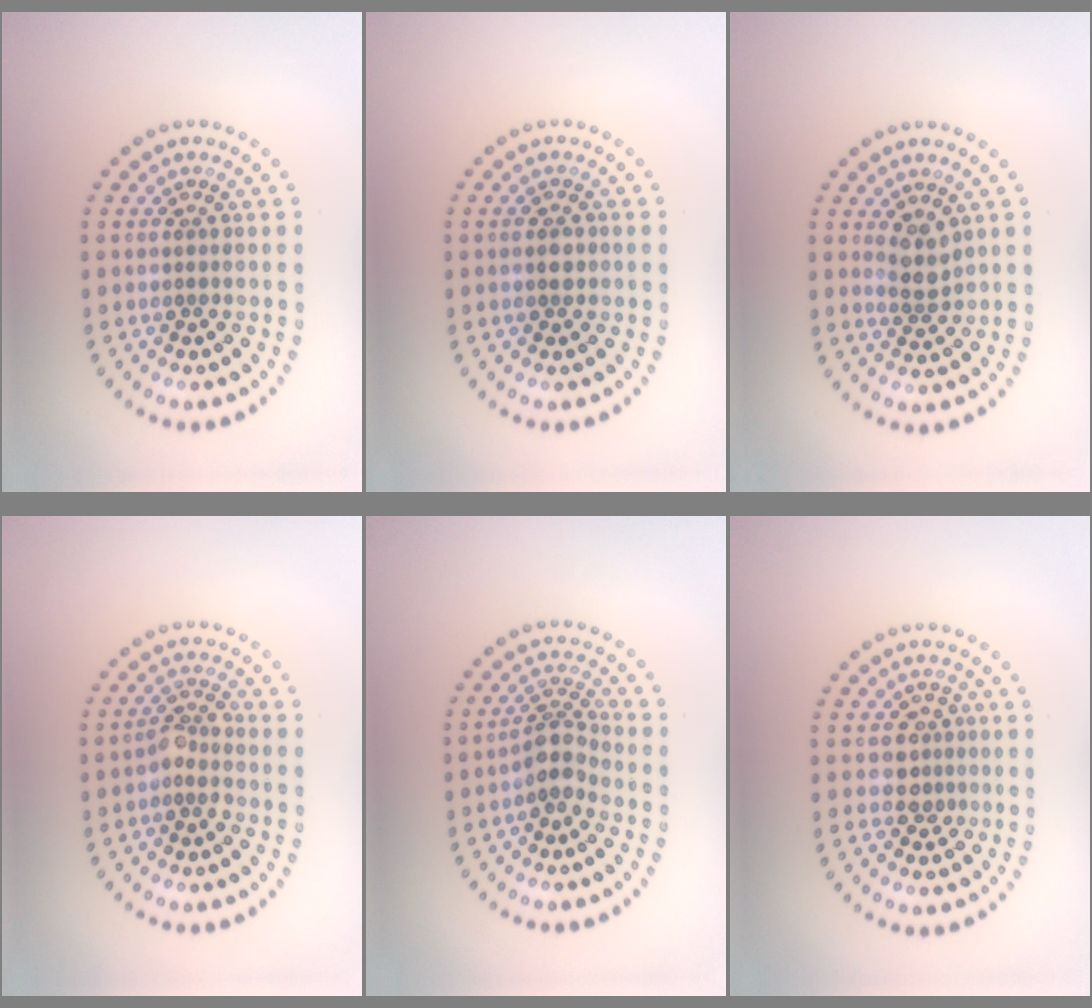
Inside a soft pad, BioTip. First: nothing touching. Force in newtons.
{"total": 1.0, "press": 1.0, "slide": 0.1}
{"total": 2.1, "press": 1.7, "slide": 1.2}
{"total": 2.0, "press": 1.6, "slide": 1.2}
{"total": 2.7, "press": 2.1, "slide": 1.7}
{"total": 2.0, "press": 1.7, "slide": 1.1}